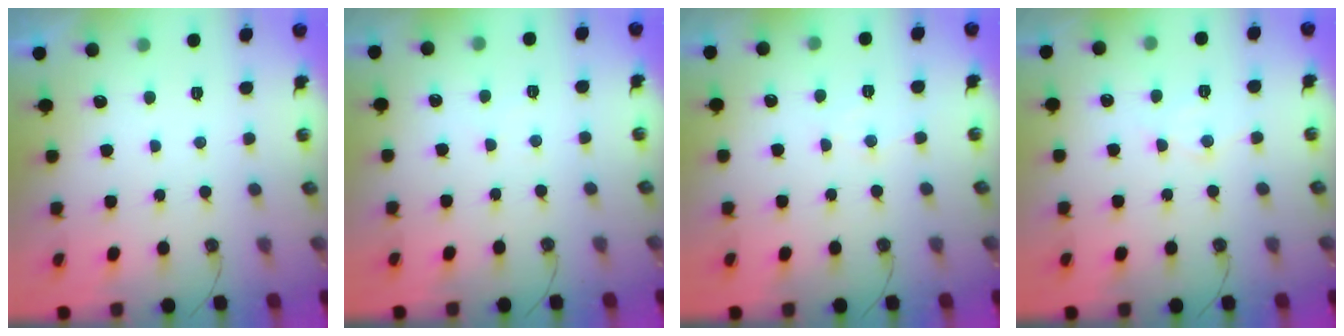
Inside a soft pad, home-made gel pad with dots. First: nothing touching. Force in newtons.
{"total": 1.8, "press": 1.8, "slide": 0.4}
{"total": 5.0, "press": 4.9, "slide": 0.7}
{"total": 6.2, "press": 6.2, "slide": 0.8}